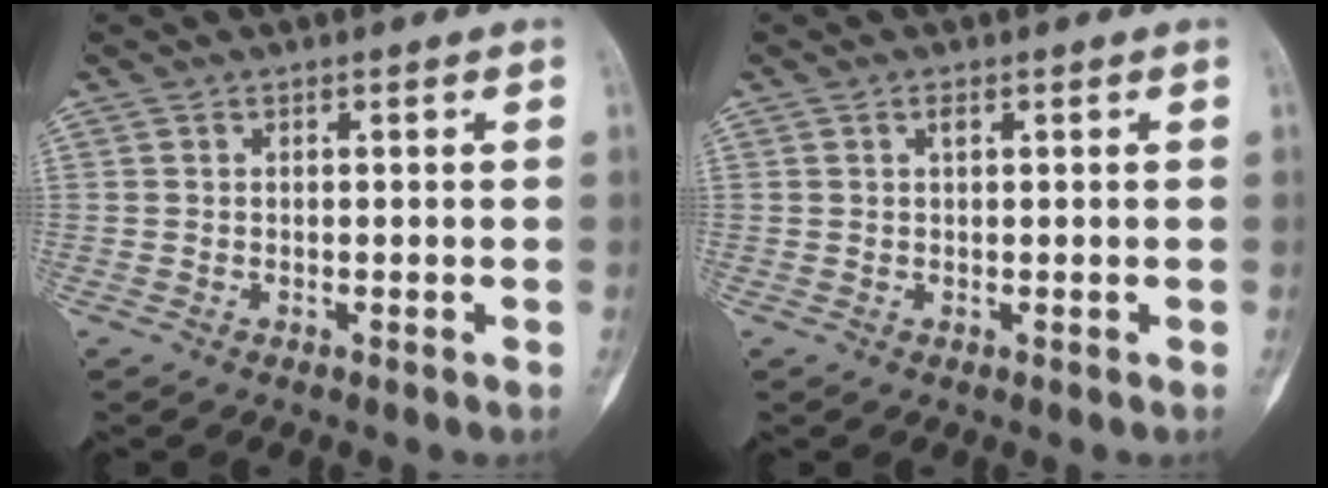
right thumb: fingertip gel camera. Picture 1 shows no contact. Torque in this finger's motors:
{"motor_torque": [0.01, -0.01, -0.01, -0.04, -0.02]}